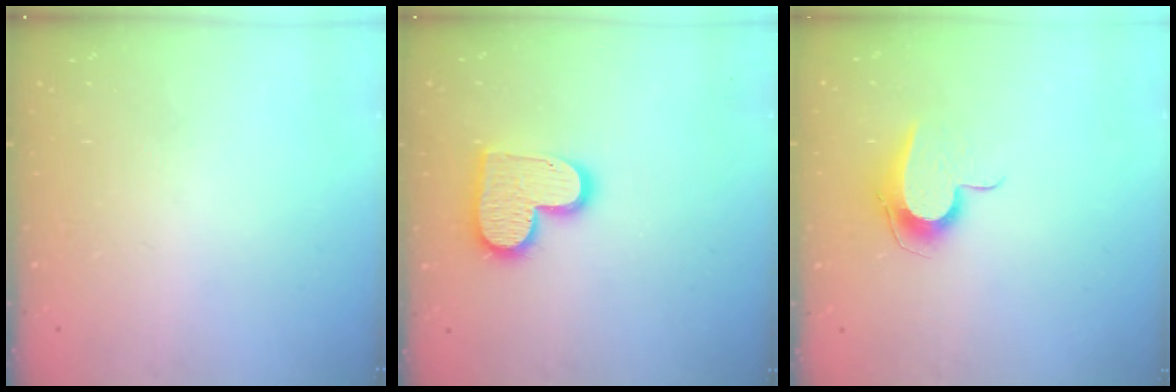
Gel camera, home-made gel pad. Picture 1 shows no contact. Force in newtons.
{"total": 13.8, "press": 13.7, "slide": 1.1}
{"total": 9.2, "press": 9.2, "slide": 0.8}